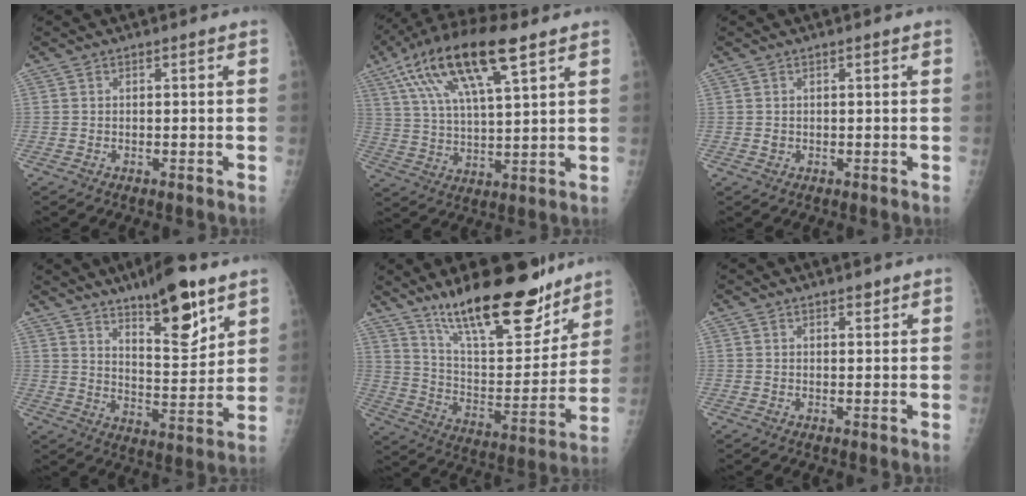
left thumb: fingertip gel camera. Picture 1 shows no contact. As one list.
[{"total": 18.0, "force": [9.3, 5.4, 14.4], "torque": [-0.267, -0.006, 0.171]}, {"total": 0.8, "force": [0.3, 0.6, 0.4], "torque": [0.000, 0.000, 0.006]}, {"total": 14.6, "force": [9.3, 4.4, 10.3], "torque": [-0.128, -0.064, 0.151]}, {"total": 23.0, "force": [17.0, 7.4, 13.7], "torque": [-0.173, -0.095, 0.279]}, {"total": 1.4, "force": [1.1, 0.5, 0.7], "torque": [-0.003, -0.007, 0.017]}]